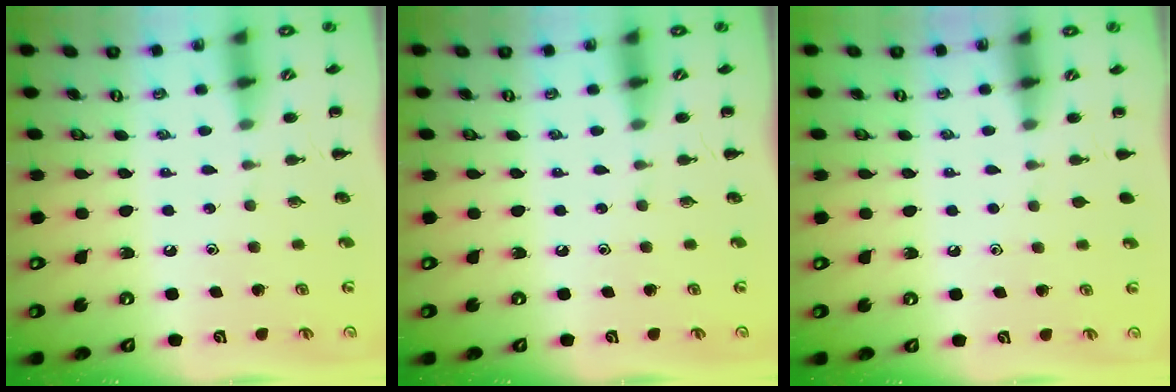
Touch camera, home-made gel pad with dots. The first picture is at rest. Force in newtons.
{"total": 0.0}
{"total": 1.1, "press": 1.1, "slide": 0.2}